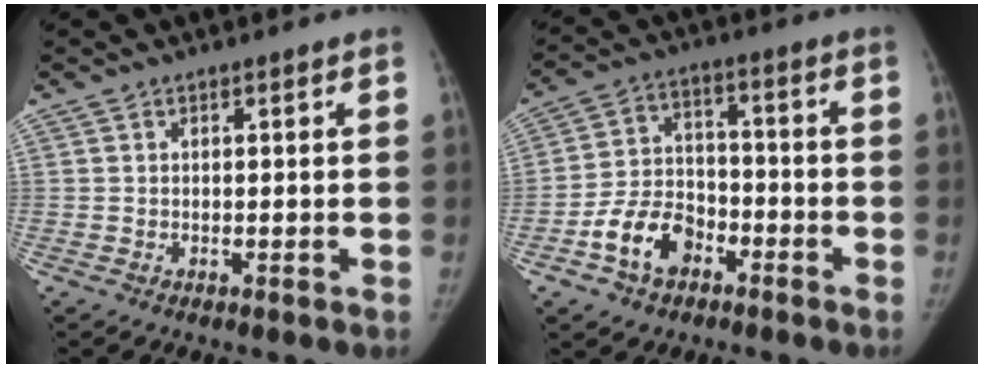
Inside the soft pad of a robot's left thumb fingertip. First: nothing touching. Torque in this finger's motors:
{"motor_torque": [-0.56, 1.71, 0.59, -0.49, 0.22]}